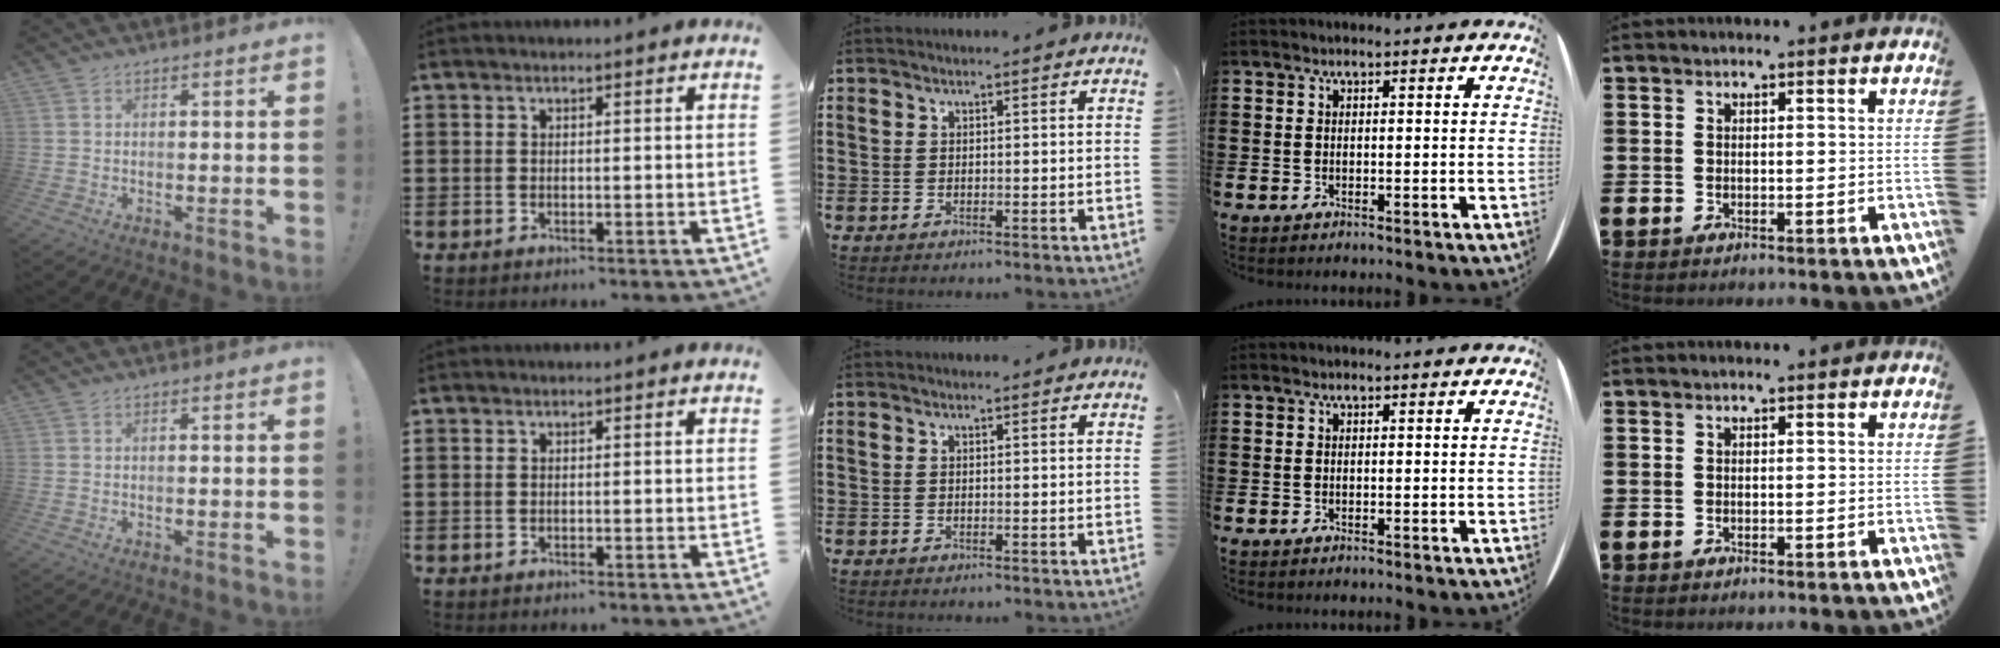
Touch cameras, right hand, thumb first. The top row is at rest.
{}